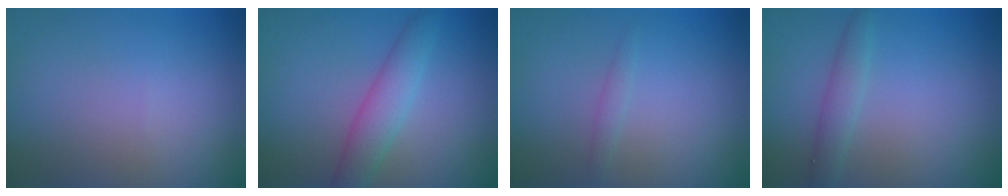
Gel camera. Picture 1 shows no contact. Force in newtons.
{"total": 3.5, "press": 3.5, "slide": 0.1}
{"total": 0.9, "press": 0.9, "slide": 0.0}
{"total": 1.9, "press": 1.9, "slide": 0.1}